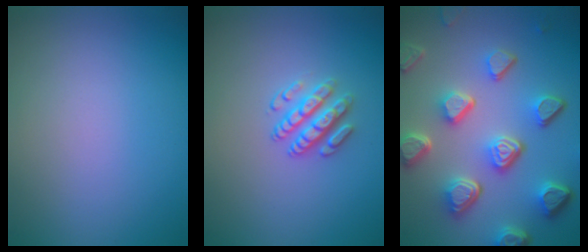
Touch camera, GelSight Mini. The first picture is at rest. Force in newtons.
{"total": 2.7, "press": 2.5, "slide": 1.2}
{"total": 7.6, "press": 5.7, "slide": 5.1}